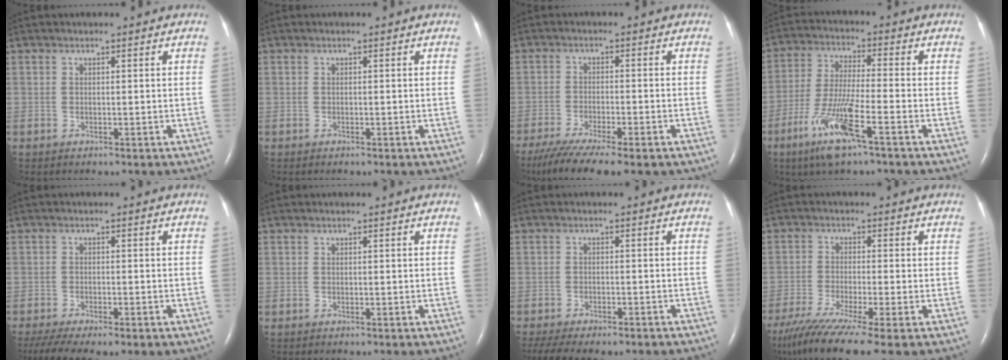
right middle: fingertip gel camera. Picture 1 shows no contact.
{"total": 0.0}
{"total": 14.4, "force": [-10.9, 2.8, 9.0], "torque": [-0.154, -0.028, -0.168]}
{"total": 10.5, "force": [-5.4, 0.5, 8.9], "torque": [-0.189, -0.019, -0.104]}
{"total": 9.8, "force": [-7.0, 2.6, 6.4], "torque": [-0.115, -0.013, -0.107]}
{"total": 0.0}
{"total": 13.0, "force": [-10.7, 3.7, 6.5], "torque": [-0.123, -0.009, -0.141]}
{"total": 12.3, "force": [-8.9, -0.1, 8.5], "torque": [-0.152, -0.035, -0.149]}